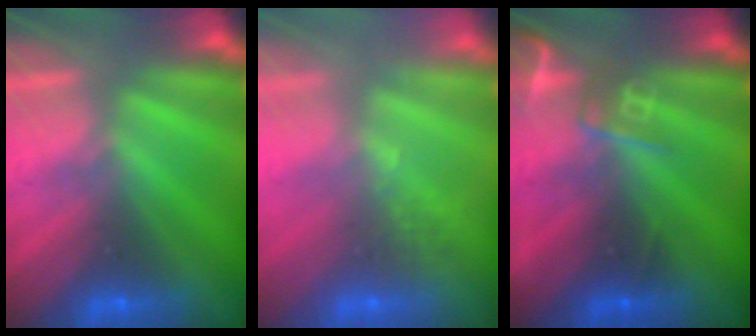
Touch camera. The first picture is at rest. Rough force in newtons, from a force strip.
{"total": 2.4}
{"total": 2.7}